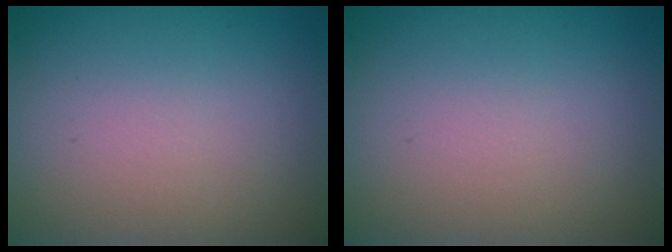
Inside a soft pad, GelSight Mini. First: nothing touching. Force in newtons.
{"total": 0.0}